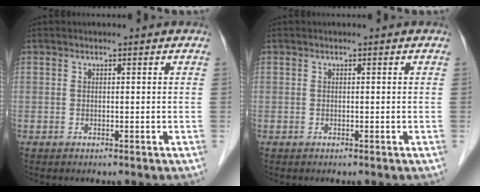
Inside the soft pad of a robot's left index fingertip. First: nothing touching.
{"total": 0.0}